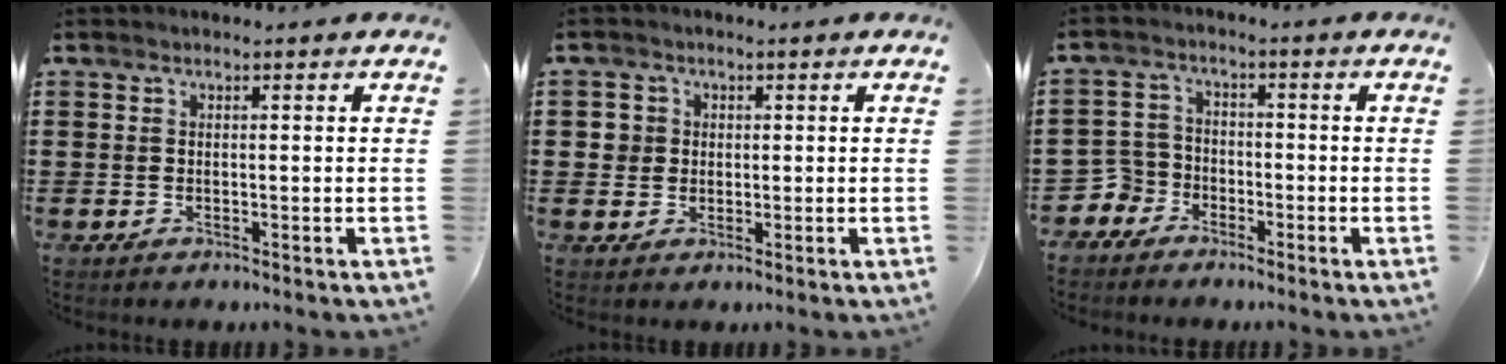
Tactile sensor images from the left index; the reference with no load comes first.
{"total": 2.5, "force": [0.4, 2.5, 0.4], "torque": [-0.019, 0.011, 0.004]}
{"total": 4.4, "force": [-3.4, 2.8, 0.5], "torque": [-0.041, -0.001, -0.077]}